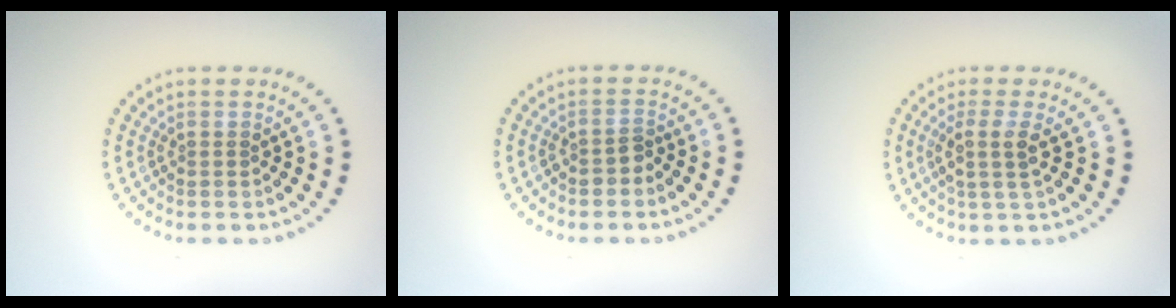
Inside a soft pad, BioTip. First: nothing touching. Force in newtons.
{"total": 1.1, "press": 1.0, "slide": 0.4}
{"total": 2.5, "press": 2.0, "slide": 1.5}